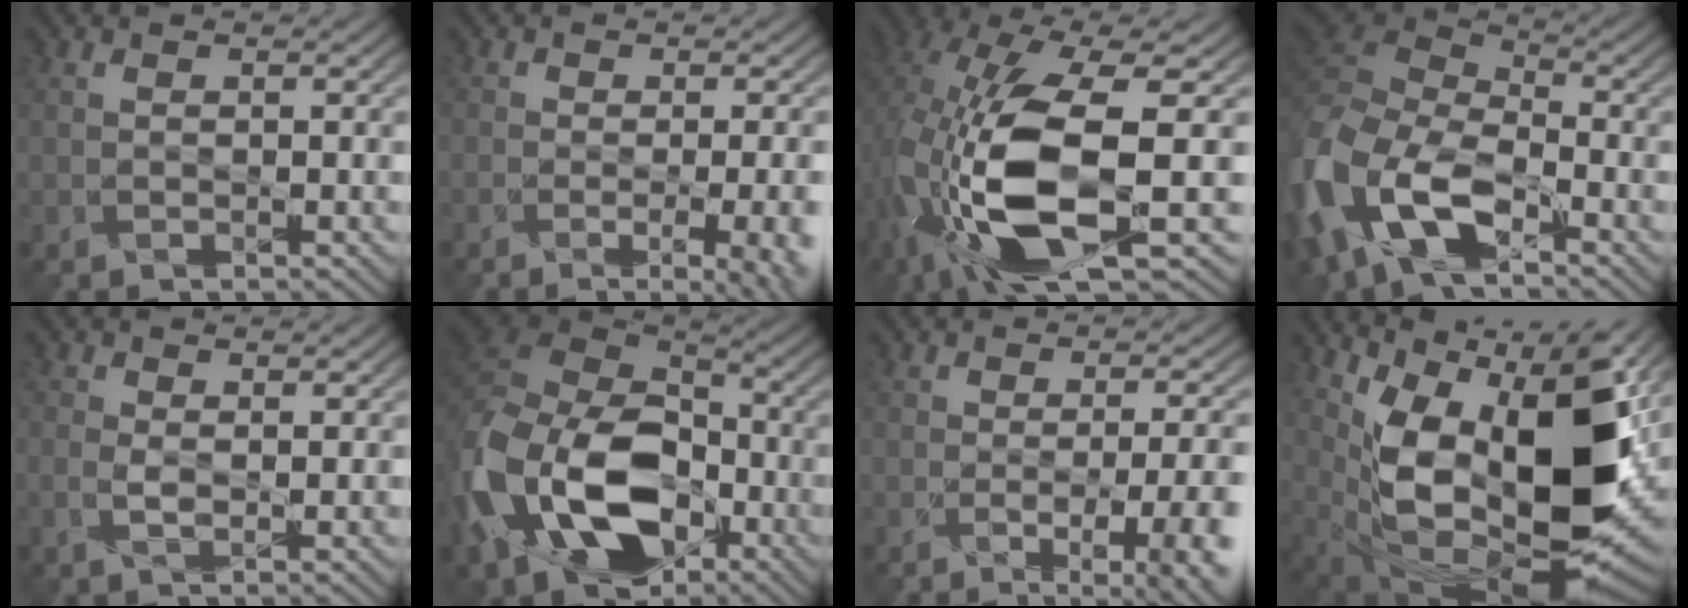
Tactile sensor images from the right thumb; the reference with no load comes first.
{"total": 8.8, "force": [-2.9, 3.7, 7.4], "torque": [-0.064, -0.008, -0.026]}
{"total": 14.3, "force": [-3.3, 6.2, 12.5], "torque": [-0.294, -0.018, -0.048]}
{"total": 16.2, "force": [-7.6, 9.2, 11.0], "torque": [-0.310, -0.036, -0.139]}
{"total": 1.3, "force": [-0.2, 0.7, 1.1], "torque": [-0.035, -0.001, -0.003]}
{"total": 17.8, "force": [-6.9, 12.5, 10.7], "torque": [-0.264, -0.037, -0.129]}
{"total": 11.0, "force": [-4.0, 4.2, 9.3], "torque": [-0.090, -0.006, -0.039]}
{"total": 16.7, "force": [2.1, 8.5, 14.2], "torque": [-0.224, -0.016, 0.051]}